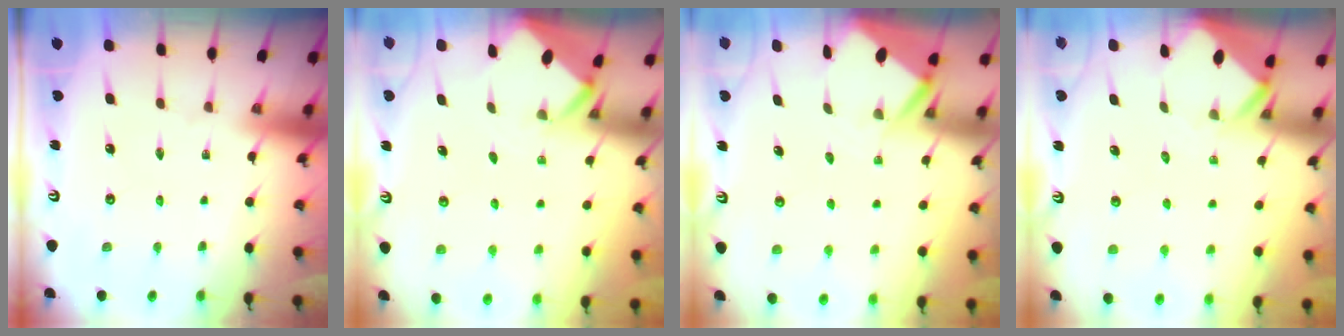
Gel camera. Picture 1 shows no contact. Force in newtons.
{"total": 2.1, "press": 2.1, "slide": 0.0}
{"total": 3.6, "press": 3.6, "slide": 0.3}
{"total": 2.8, "press": 2.8, "slide": 0.2}